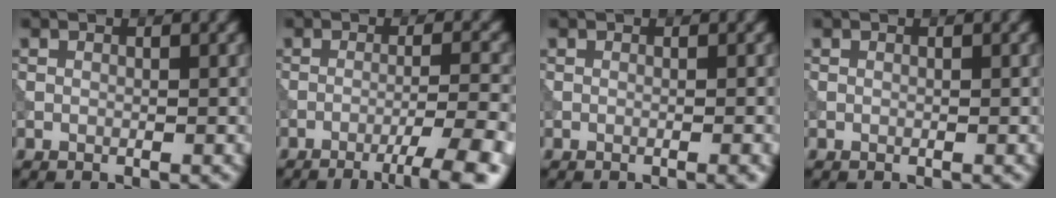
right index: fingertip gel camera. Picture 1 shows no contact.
{"total": 6.8, "force": [-4.1, 0.9, 5.3], "torque": [-0.072, 0.006, -0.061]}
{"total": 1.5, "force": [-0.3, 0.4, 1.4], "torque": [-0.012, 0.004, -0.005]}
{"total": 0.0}